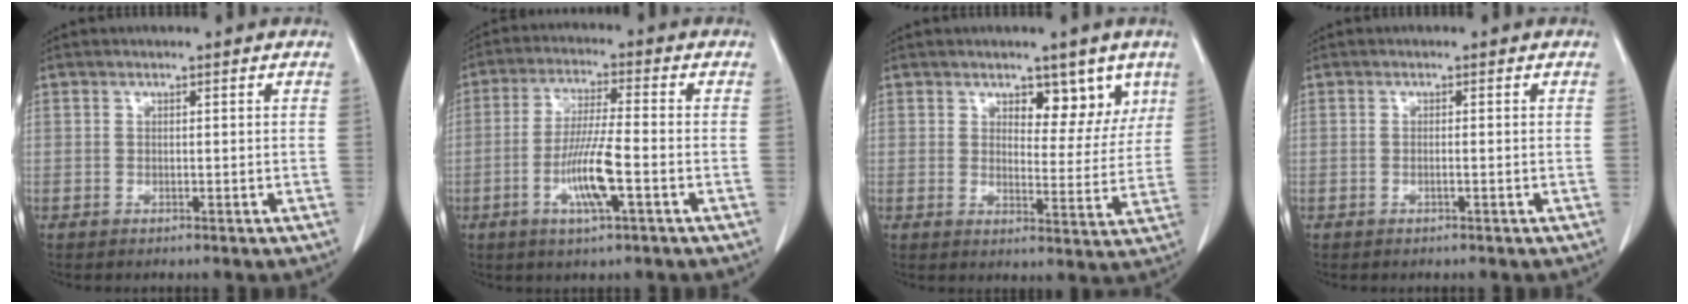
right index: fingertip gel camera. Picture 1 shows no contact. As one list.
[{"total": 9.3, "force": [-3.1, 1.0, 8.7], "torque": [-0.171, -0.007, -0.057]}, {"total": 8.3, "force": [4.9, 4.4, 5.0], "torque": [-0.057, 0.004, 0.076]}, {"total": 1.1, "force": [-0.2, 0.3, 1.0], "torque": [-0.027, 0.003, -0.001]}]